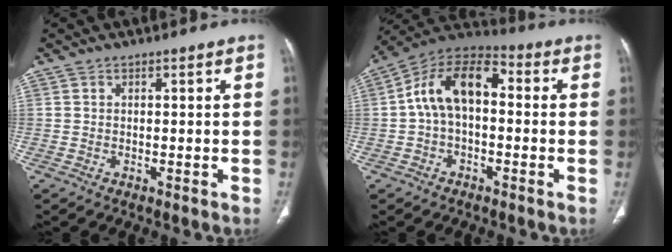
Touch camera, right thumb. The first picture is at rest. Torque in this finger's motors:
{"motor_torque": [0.17, 0.19, 0.61, -0.33, 0.13]}